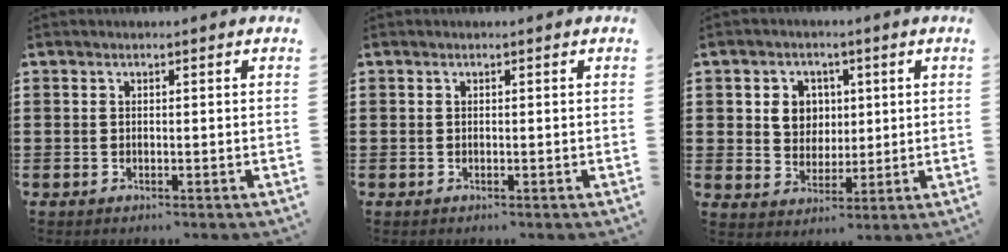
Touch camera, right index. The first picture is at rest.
{"total": 0.0}
{"total": 5.2, "force": [1.4, 4.4, 2.3], "torque": [-0.052, 0.014, 0.023]}